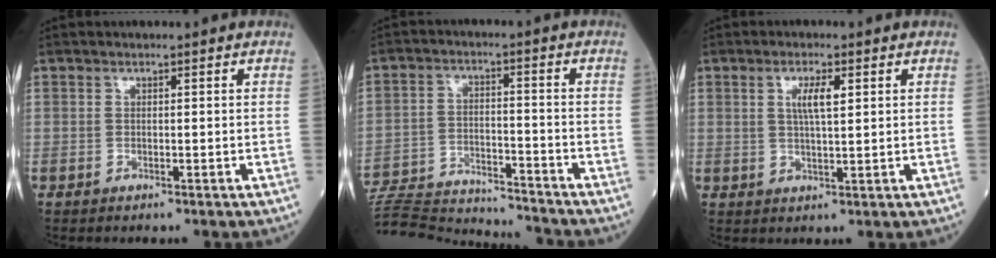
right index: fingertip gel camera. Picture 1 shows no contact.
{"total": 17.8, "force": [-17.4, 1.2, 3.7], "torque": [-0.082, 0.002, -0.265]}
{"total": 3.9, "force": [1.3, 0.6, 3.6], "torque": [-0.068, 0.002, 0.023]}